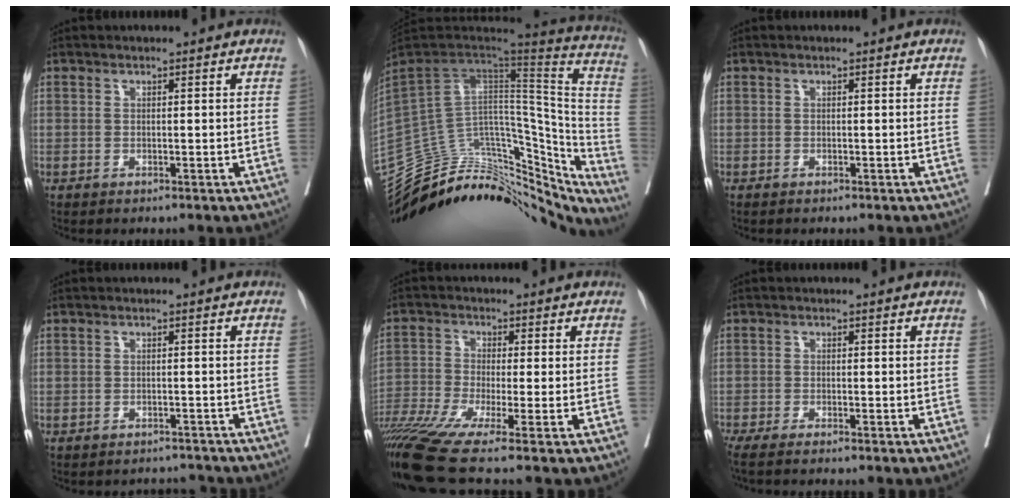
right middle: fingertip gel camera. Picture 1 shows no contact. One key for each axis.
{"total": 37.3, "fx": -31.1, "fy": 13.2, "fz": 15.9, "tx": -0.202, "ty": 0.009, "tz": -0.425}
{"total": 0.0}
{"total": 2.6, "fx": -2.5, "fy": 0.3, "fz": -0.8, "tx": 0.016, "ty": 0.000, "tz": -0.034}
{"total": 13.9, "fx": -10.5, "fy": -0.8, "fz": 9.2, "tx": -0.192, "ty": -0.031, "tz": -0.189}
{"total": 6.0, "fx": -5.1, "fy": -0.3, "fz": 3.0, "tx": -0.030, "ty": -0.011, "tz": -0.081}